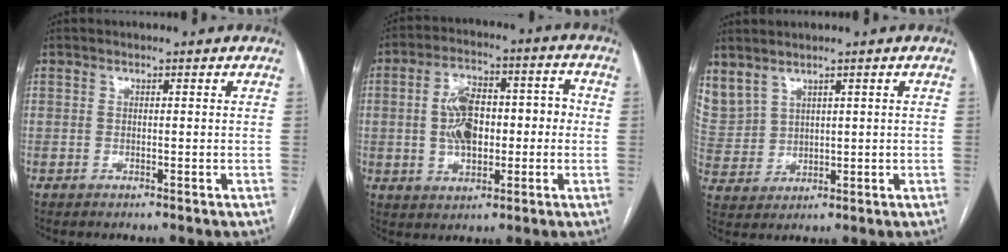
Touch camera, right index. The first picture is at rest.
{"total": 10.9, "force": [-0.4, 6.1, 9.1], "torque": [-0.161, 0.039, 0.000]}
{"total": 9.6, "force": [6.0, 6.5, 3.9], "torque": [-0.124, 0.018, 0.148]}